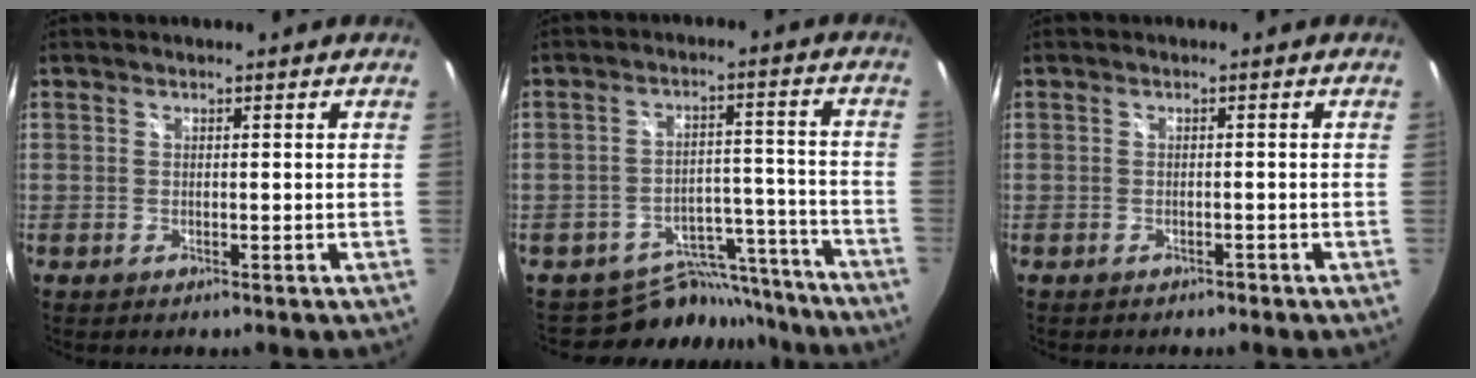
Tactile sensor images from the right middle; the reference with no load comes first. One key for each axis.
{"total": 11.8, "fx": -10.7, "fy": 4.8, "fz": 0.9, "tx": -0.013, "ty": 0.039, "tz": -0.149}
{"total": 1.5, "fx": -1.3, "fy": 0.7, "fz": 0.3, "tx": -0.011, "ty": -0.005, "tz": -0.019}